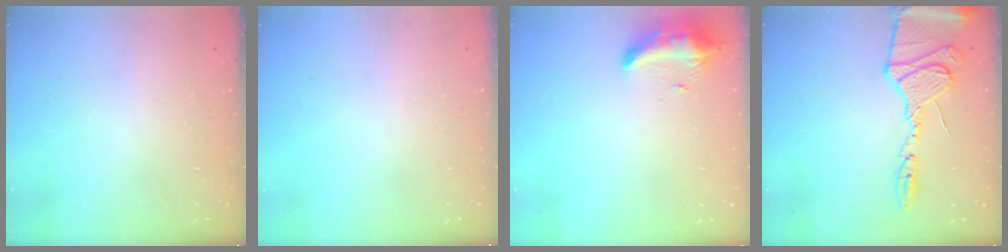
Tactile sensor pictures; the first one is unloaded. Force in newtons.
{"total": 0.0}
{"total": 9.6, "press": 9.6, "slide": 0.8}
{"total": 15.7, "press": 15.6, "slide": 1.2}